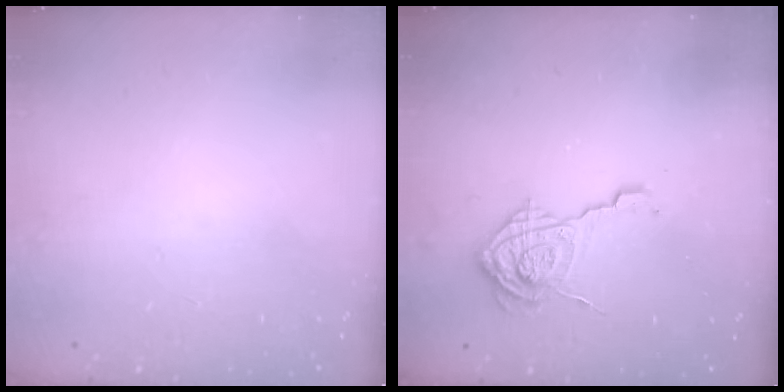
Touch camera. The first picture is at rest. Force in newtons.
{"total": 12.0, "press": 11.9, "slide": 0.7}